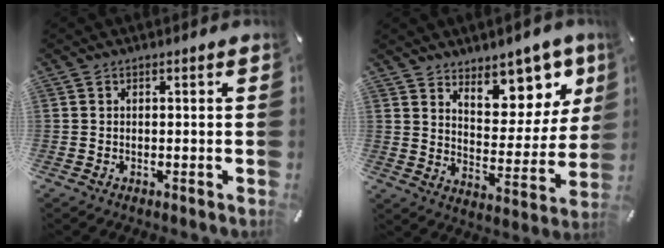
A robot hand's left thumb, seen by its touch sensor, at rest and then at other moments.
{"total": 11.3, "force": [9.0, 5.8, 3.5], "torque": [-0.025, -0.093, 0.162]}